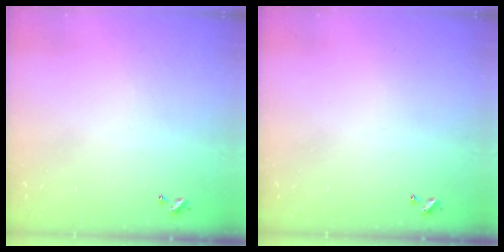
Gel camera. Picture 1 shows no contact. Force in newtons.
{"total": 0.0}